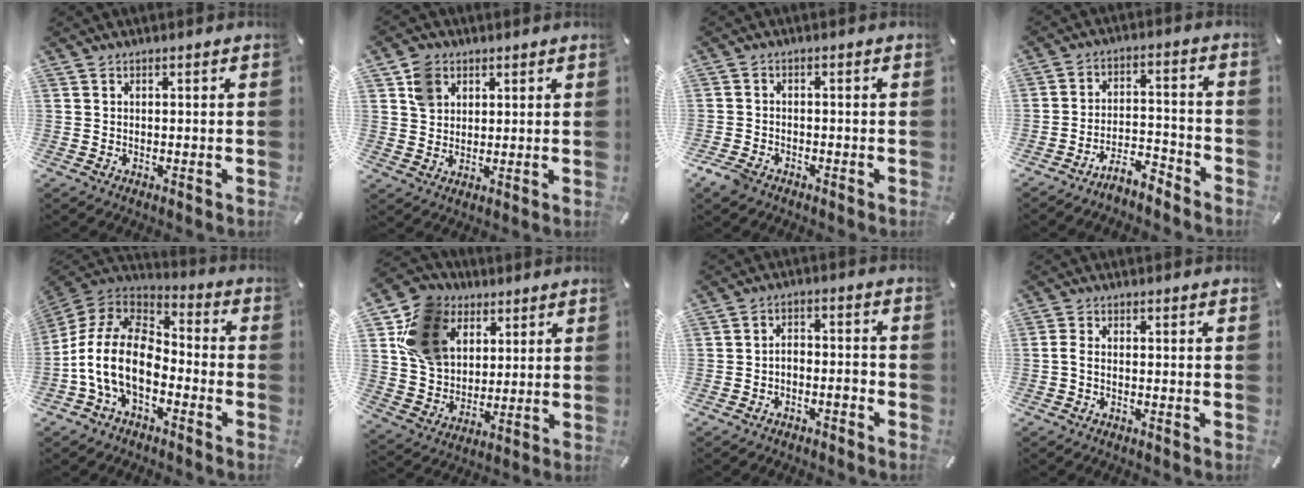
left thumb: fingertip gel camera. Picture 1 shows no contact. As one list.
[{"total": 5.9, "force": [2.7, 4.9, 1.9], "torque": [-0.036, 0.006, 0.050]}, {"total": 3.4, "force": [-2.5, 1.9, 1.3], "torque": [-0.040, 0.007, -0.052]}, {"total": 7.8, "force": [-7.3, 2.1, 1.9], "torque": [-0.021, 0.041, -0.135]}, {"total": 16.7, "force": [-5.9, 10.3, 11.7], "torque": [-0.244, 0.028, -0.104]}, {"total": 14.5, "force": [5.8, 11.5, 6.5], "torque": [-0.146, -0.011, 0.115]}, {"total": 4.1, "force": [-3.2, 1.9, 1.8], "torque": [-0.029, 0.019, -0.060]}, {"total": 1.6, "force": [-0.8, 0.4, 1.3], "torque": [-0.032, -0.001, -0.018]}]